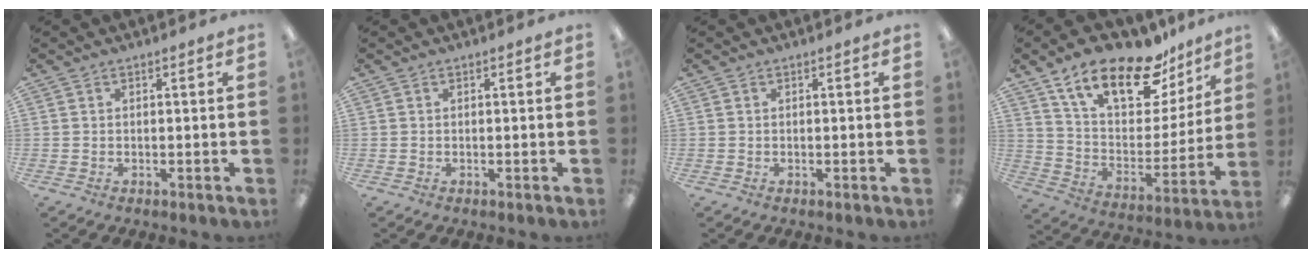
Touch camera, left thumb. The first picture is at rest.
{"total": 0.0}
{"total": 0.0}
{"total": 22.1, "force": [15.4, 9.3, 12.7], "torque": [-0.212, -0.093, 0.269]}